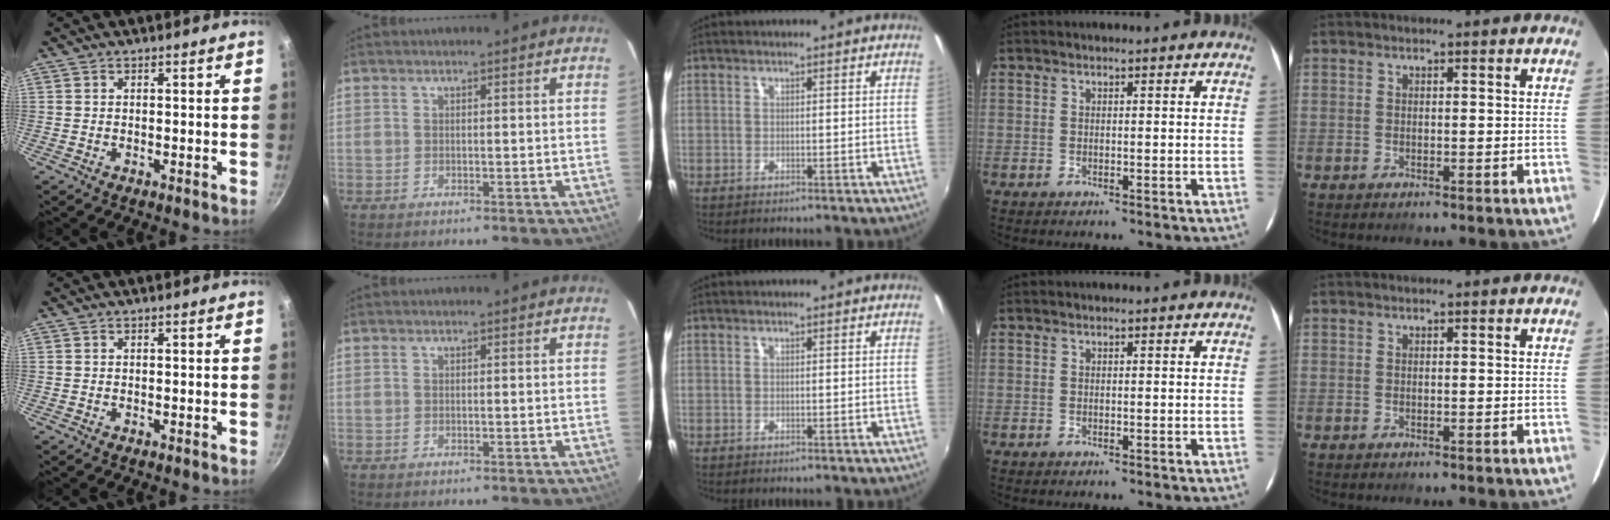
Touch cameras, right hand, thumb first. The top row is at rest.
{}